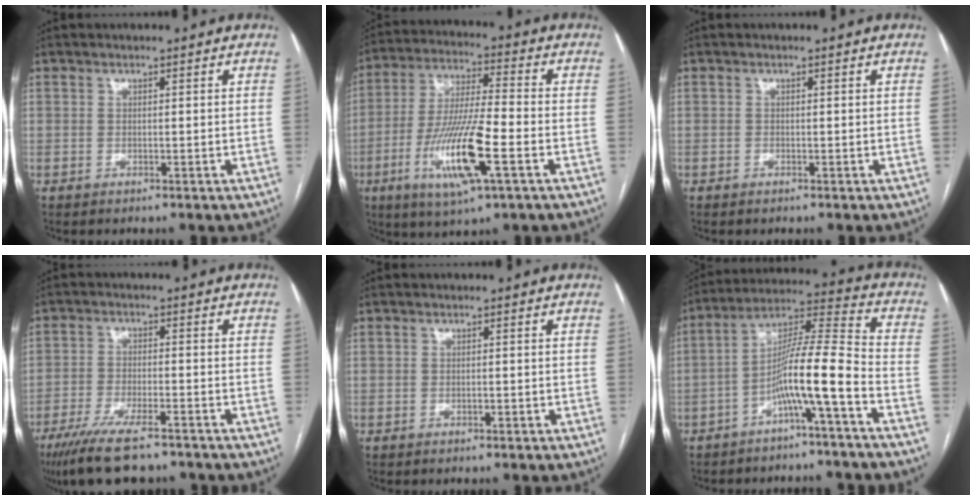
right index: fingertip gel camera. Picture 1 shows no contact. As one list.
[{"total": 14.8, "force": [-5.2, 1.5, 13.8], "torque": [-0.275, -0.017, -0.093]}, {"total": 0.0}, {"total": 11.6, "force": [-8.9, 2.3, 7.1], "torque": [-0.124, -0.027, -0.146]}, {"total": 0.6, "force": [-0.3, 0.1, 0.5], "torque": [-0.012, 0.000, -0.003]}, {"total": 10.9, "force": [-4.9, -0.7, 9.7], "torque": [-0.172, 0.018, -0.090]}]